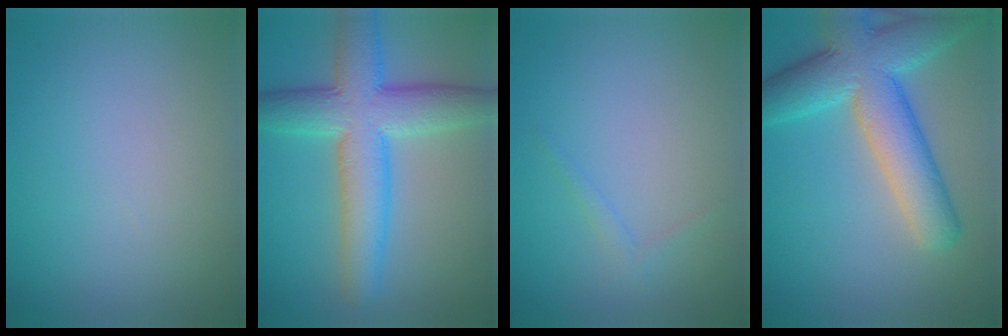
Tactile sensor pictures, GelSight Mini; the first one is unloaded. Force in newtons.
{"total": 8.2, "press": 8.2, "slide": 0.3}
{"total": 0.8, "press": 0.8, "slide": 0.0}
{"total": 8.9, "press": 8.9, "slide": 0.4}